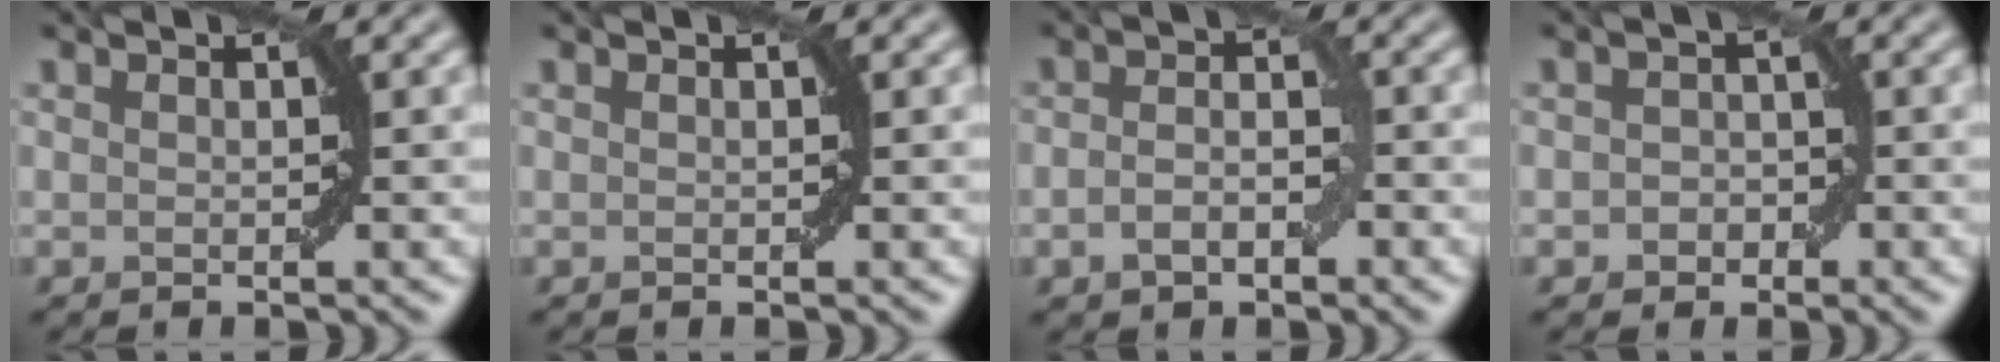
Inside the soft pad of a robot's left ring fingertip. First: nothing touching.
{"total": 0.0}
{"total": 2.9, "force": [-1.0, 1.6, 2.2], "torque": [-0.040, 0.002, -0.021]}
{"total": 1.8, "force": [-0.7, 1.5, 0.7], "torque": [-0.006, 0.000, -0.014]}